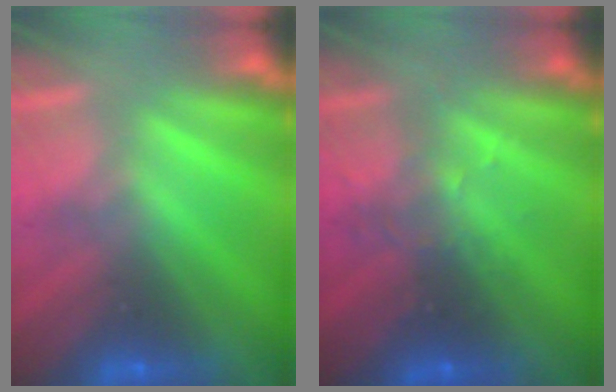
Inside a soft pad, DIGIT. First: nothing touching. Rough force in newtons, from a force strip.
{"total": 2.9}